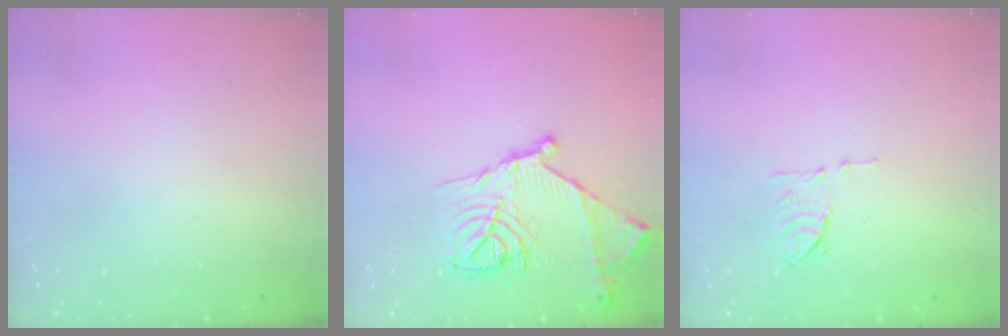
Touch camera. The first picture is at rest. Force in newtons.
{"total": 19.6, "press": 19.6, "slide": 1.5}
{"total": 7.6, "press": 7.6, "slide": 0.8}